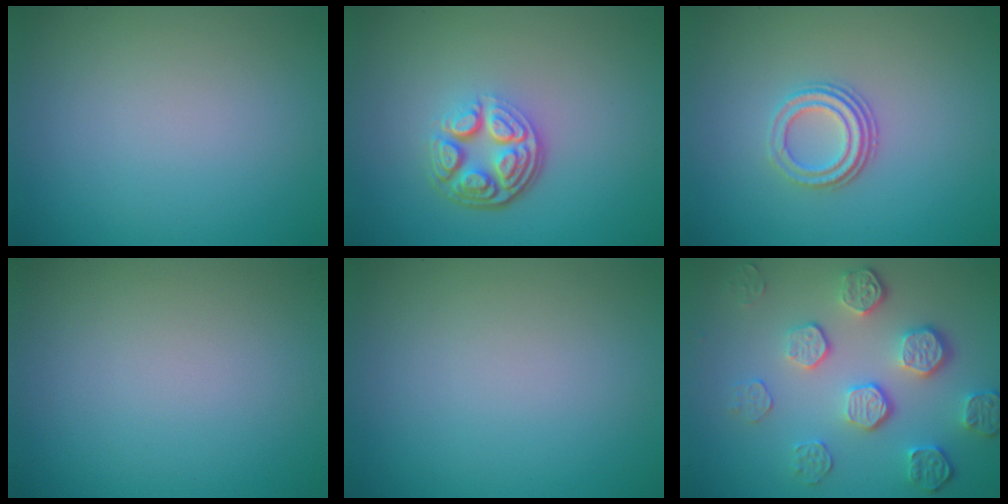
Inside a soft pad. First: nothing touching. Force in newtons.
{"total": 5.0, "press": 3.5, "slide": 3.6}
{"total": 3.0, "press": 2.3, "slide": 1.9}
{"total": 0.0}
{"total": 0.0}
{"total": 5.4, "press": 3.9, "slide": 3.7}